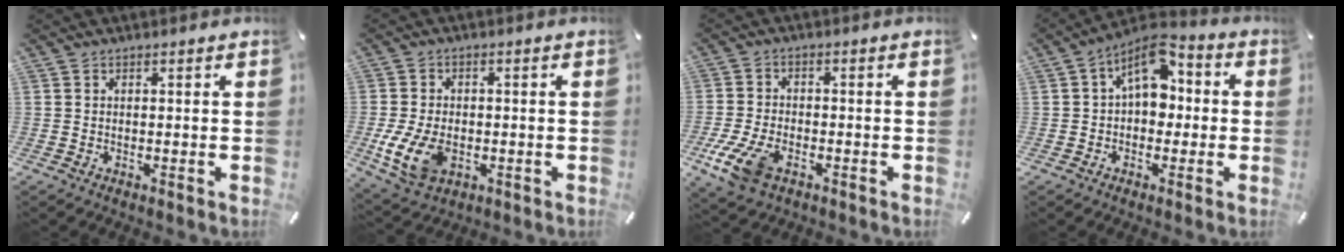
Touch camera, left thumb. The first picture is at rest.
{"total": 9.8, "force": [-2.4, 6.6, 6.9], "torque": [-0.161, -0.001, -0.041]}
{"total": 9.1, "force": [-4.1, 5.2, 6.2], "torque": [-0.146, 0.005, -0.076]}
{"total": 10.0, "force": [2.6, 6.7, 7.0], "torque": [-0.096, -0.011, 0.046]}